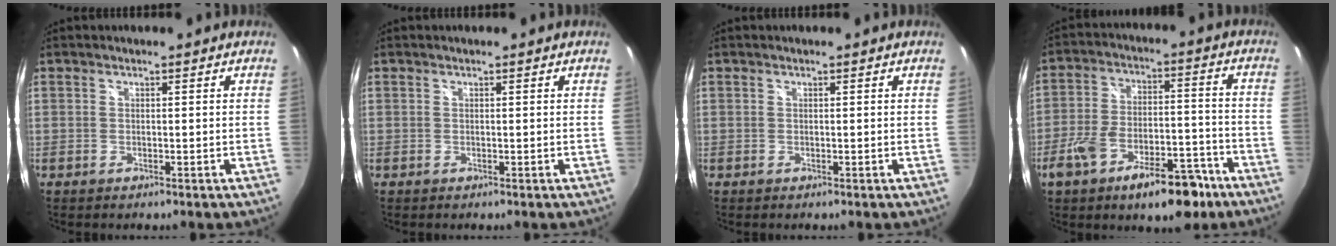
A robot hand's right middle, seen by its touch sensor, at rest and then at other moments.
{"total": 0.0}
{"total": 0.0}
{"total": 15.3, "force": [-9.4, 6.2, 10.4], "torque": [-0.187, 0.005, -0.145]}